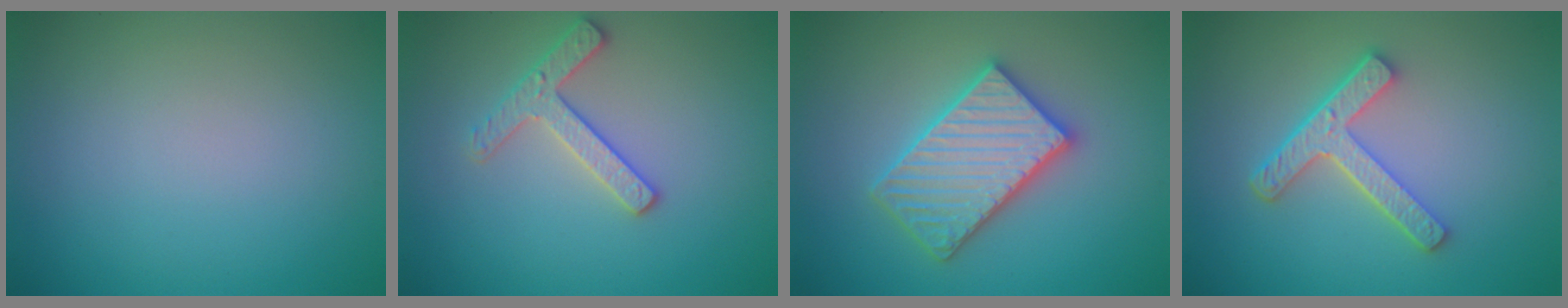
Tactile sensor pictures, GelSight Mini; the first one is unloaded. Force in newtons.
{"total": 2.6, "press": 2.6, "slide": 0.3}
{"total": 5.5, "press": 5.5, "slide": 0.9}
{"total": 4.4, "press": 3.3, "slide": 2.9}